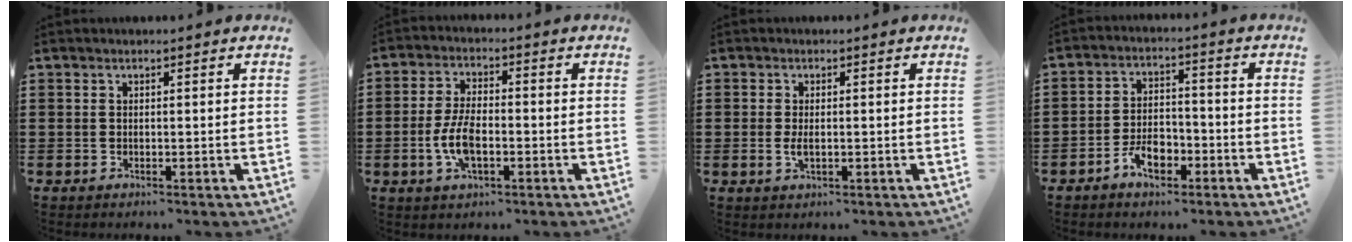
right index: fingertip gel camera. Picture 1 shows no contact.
{"total": 6.8, "force": [-1.7, 3.1, 5.8], "torque": [-0.134, -0.001, -0.038]}
{"total": 2.0, "force": [-0.2, 1.1, 1.7], "torque": [-0.040, -0.001, -0.006]}
{"total": 5.6, "force": [-3.3, 3.0, 3.3], "torque": [-0.070, 0.009, -0.063]}